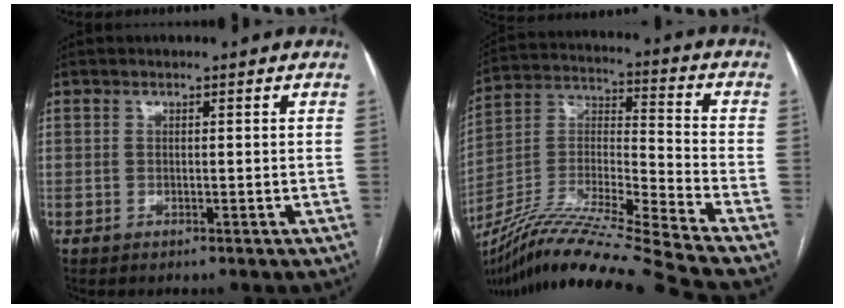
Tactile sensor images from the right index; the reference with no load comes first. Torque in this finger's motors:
{"motor_torque": [0.19, -1.95, 0.23, 0.10]}